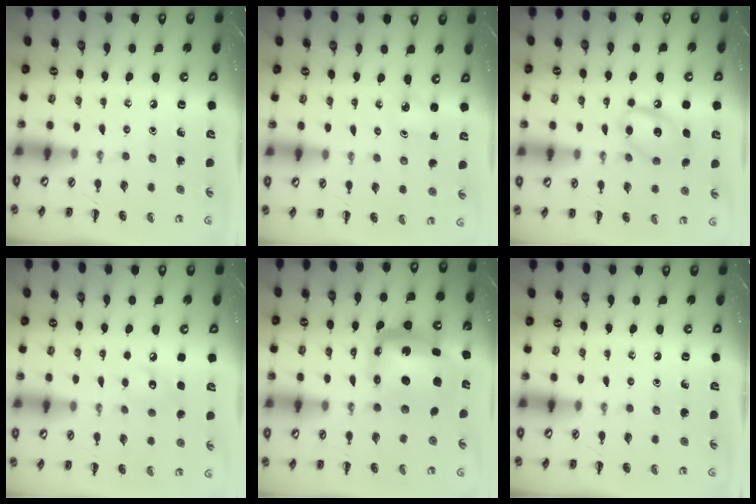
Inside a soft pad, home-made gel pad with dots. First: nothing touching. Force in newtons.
{"total": 2.2, "press": 2.1, "slide": 0.4}
{"total": 12.0, "press": 11.9, "slide": 1.8}
{"total": 7.0, "press": 6.8, "slide": 1.6}
{"total": 8.3, "press": 7.9, "slide": 2.5}
{"total": 0.0}